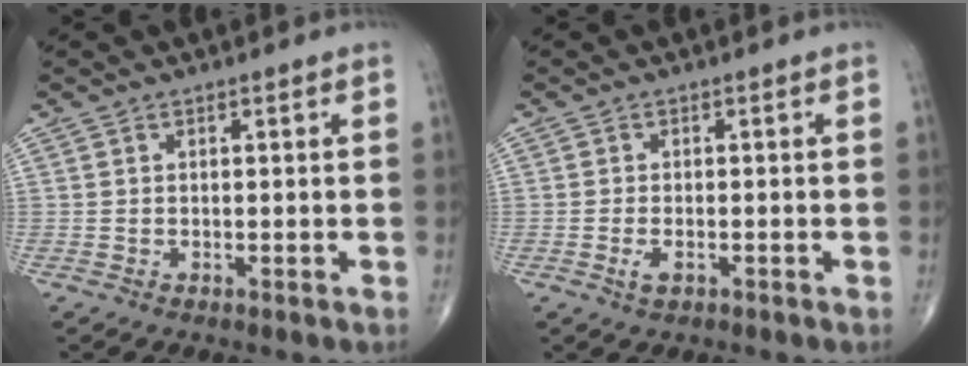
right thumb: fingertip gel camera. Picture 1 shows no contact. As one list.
[{"total": 2.1, "force": [-0.9, 1.0, 1.6], "torque": [-0.034, 0.000, -0.016]}]